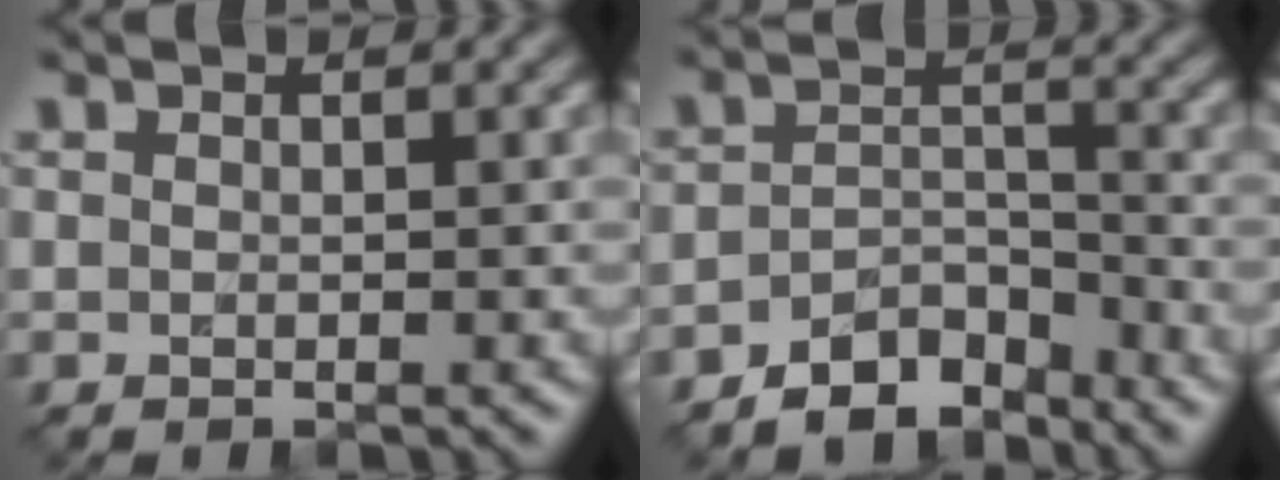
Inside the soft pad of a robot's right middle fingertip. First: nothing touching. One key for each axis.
{"total": 4.3, "fx": -3.6, "fy": 1.9, "fz": 1.5, "tx": -0.018, "ty": 0.007, "tz": -0.067}